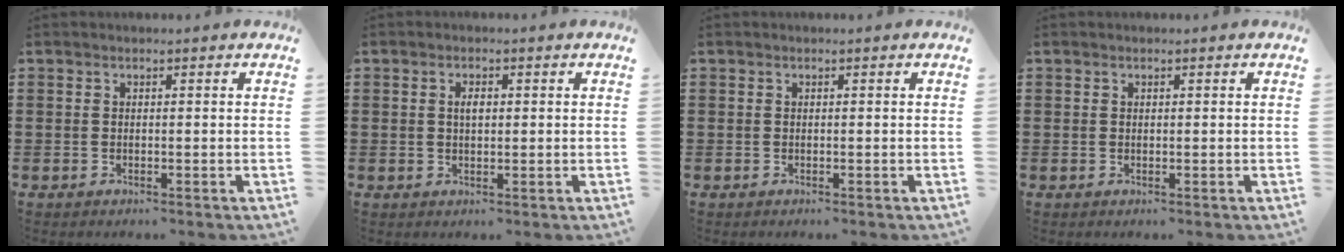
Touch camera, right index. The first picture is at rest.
{"total": 1.9, "force": [0.3, 0.8, 1.7], "torque": [-0.034, 0.006, 0.003]}
{"total": 0.0}
{"total": 0.0}